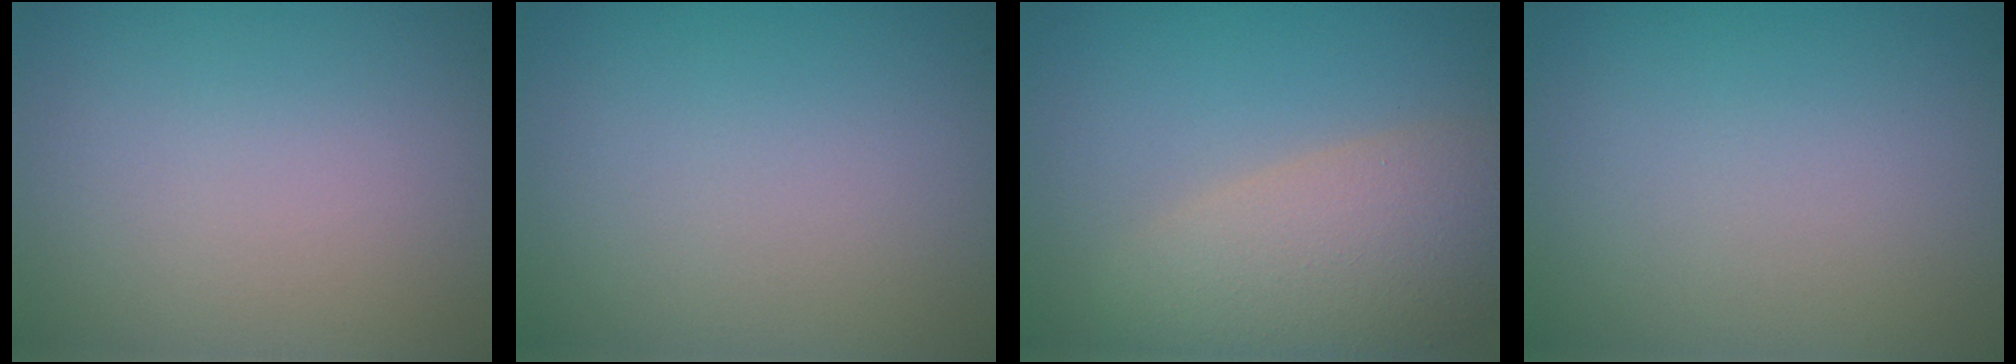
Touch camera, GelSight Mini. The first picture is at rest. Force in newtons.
{"total": 0.0}
{"total": 7.5, "press": 7.5, "slide": 0.7}
{"total": 0.0}